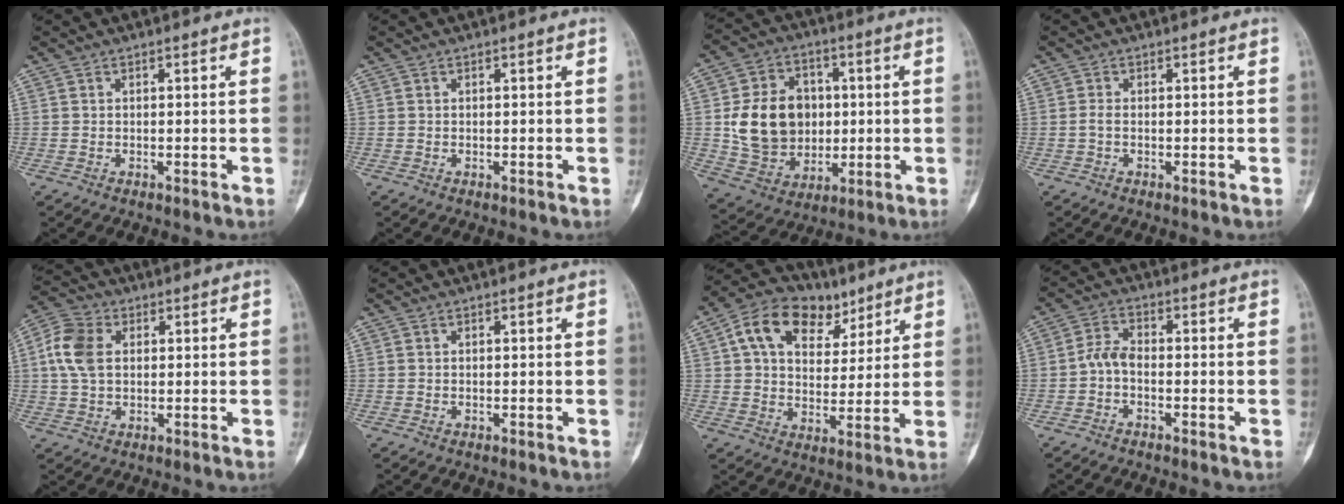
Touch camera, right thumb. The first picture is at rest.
{"total": 0.0}
{"total": 16.3, "force": [1.0, 13.3, 9.4], "torque": [-0.126, 0.005, 0.032]}
{"total": 0.8, "force": [-0.2, 0.5, 0.7], "torque": [-0.014, 0.000, -0.005]}
{"total": 8.3, "force": [1.6, 5.8, 5.8], "torque": [-0.123, 0.017, 0.025]}
{"total": 0.0}
{"total": 15.4, "force": [7.4, 10.2, 8.9], "torque": [-0.117, -0.004, 0.128]}
{"total": 3.7, "force": [-1.3, 2.0, 2.9], "torque": [-0.057, 0.017, -0.034]}